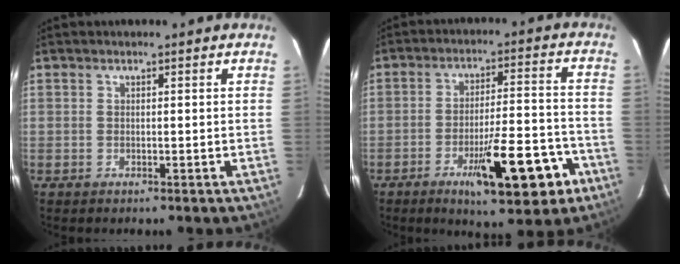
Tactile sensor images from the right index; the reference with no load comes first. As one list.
[{"total": 13.8, "force": [-6.9, 2.8, 11.6], "torque": [-0.171, 0.005, -0.096]}]